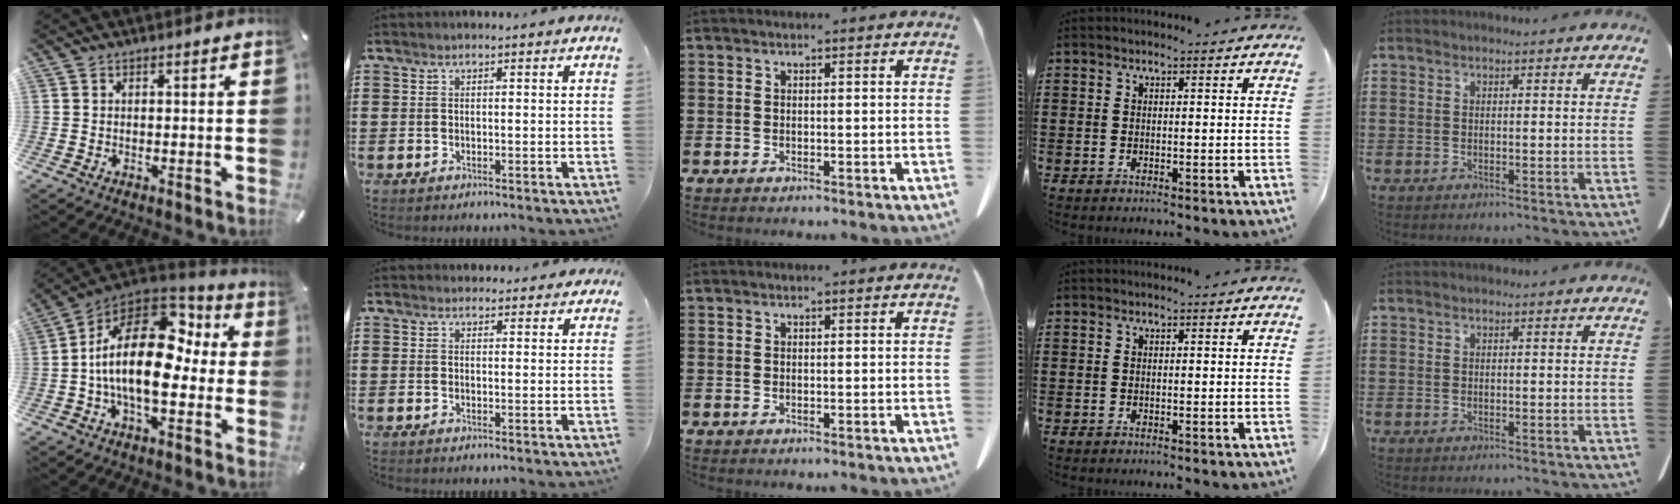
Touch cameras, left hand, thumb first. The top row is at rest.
{"thumb": {"total": 21.3, "force": [0.6, 11.8, 17.8], "torque": [-0.331, -0.001, 0.012]}, "index": {"total": 2.2, "force": [2.1, 0.7, 0.2], "torque": [-0.001, -0.001, 0.039]}}